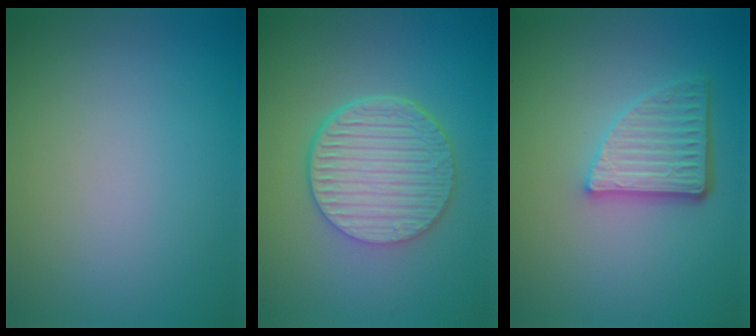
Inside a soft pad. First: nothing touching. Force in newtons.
{"total": 6.4, "press": 4.5, "slide": 4.6}
{"total": 4.8, "press": 3.5, "slide": 3.3}